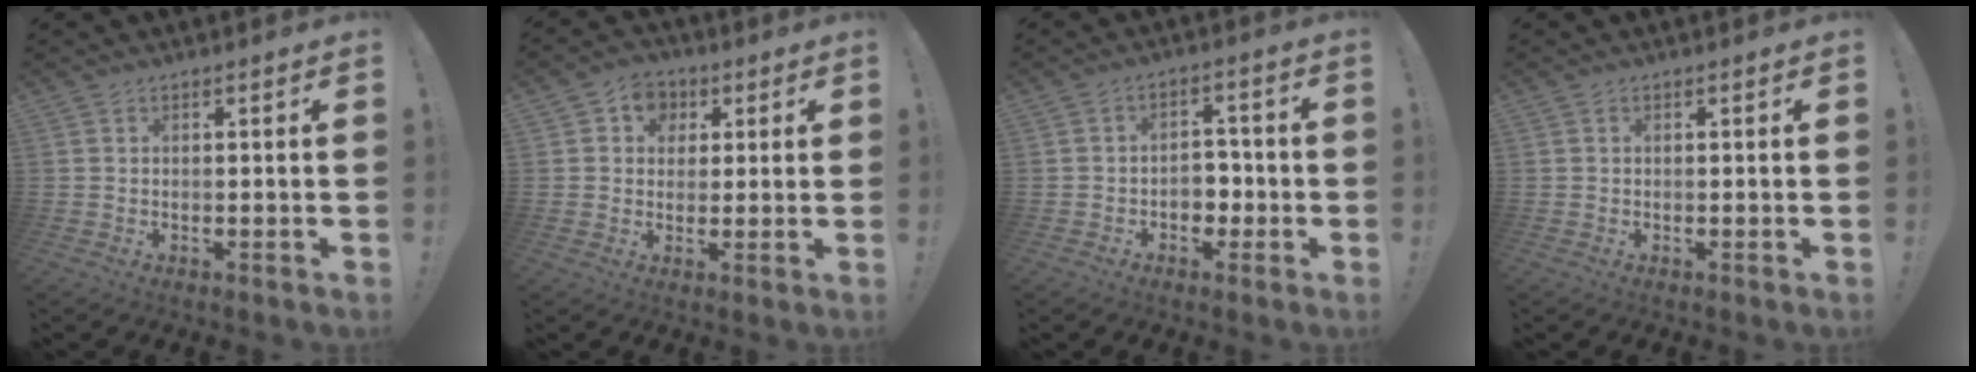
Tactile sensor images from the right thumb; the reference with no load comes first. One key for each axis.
{"total": 7.2, "fx": 1.8, "fy": 6.6, "fz": 2.1, "tx": -0.020, "ty": -0.006, "tz": 0.036}
{"total": 6.1, "fx": -1.6, "fy": 5.0, "fz": 3.0, "tx": -0.049, "ty": 0.012, "tz": -0.024}
{"total": 0.0}